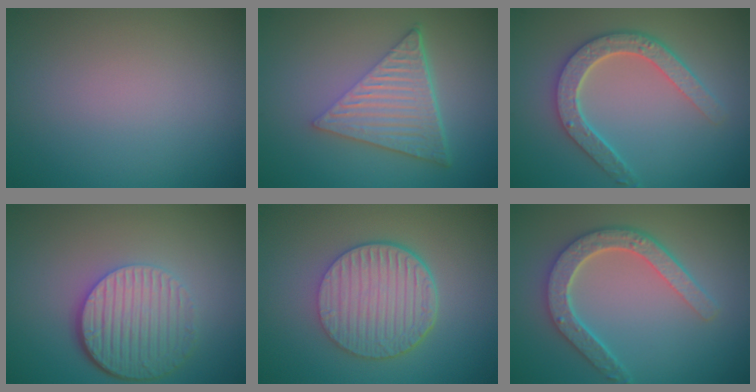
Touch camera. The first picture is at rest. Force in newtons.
{"total": 6.7, "press": 4.4, "slide": 5.0}
{"total": 4.6, "press": 3.7, "slide": 2.6}
{"total": 6.0, "press": 4.2, "slide": 4.3}
{"total": 6.4, "press": 4.5, "slide": 4.6}
{"total": 4.8, "press": 3.7, "slide": 3.0}